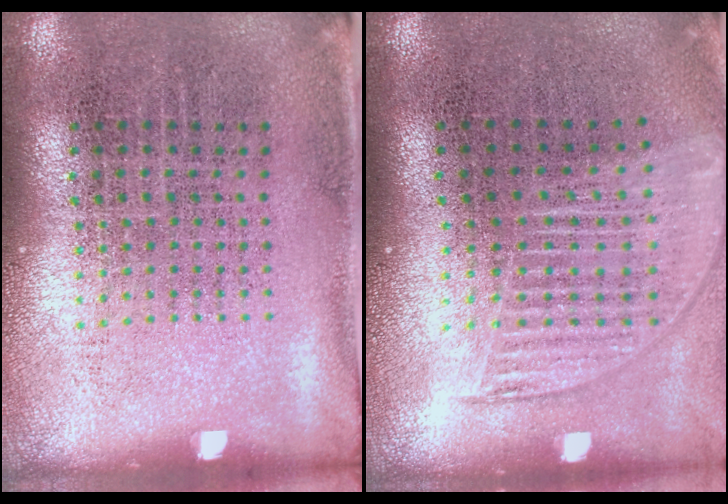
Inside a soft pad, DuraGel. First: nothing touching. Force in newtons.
{"total": 1.4, "press": 1.3, "slide": 0.5}